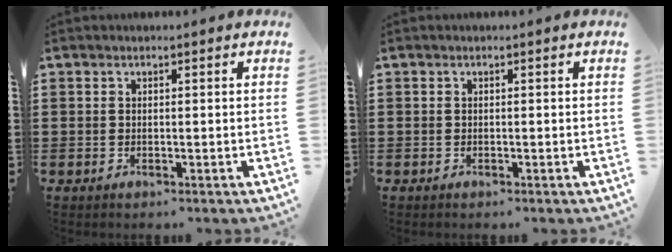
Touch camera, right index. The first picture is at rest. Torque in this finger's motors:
{"motor_torque": [0.05, 0.26, 0.01, -0.01]}